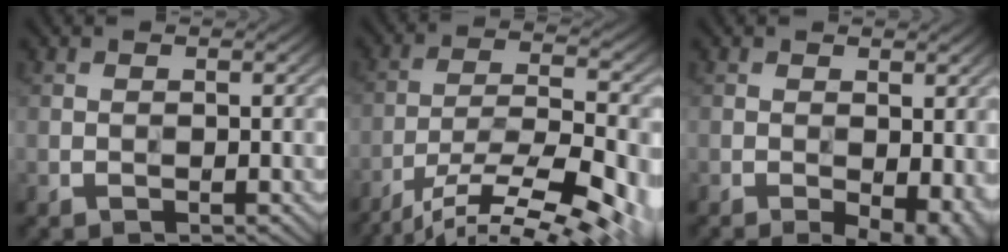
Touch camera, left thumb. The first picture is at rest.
{"total": 14.3, "force": [-9.9, 3.6, 9.7], "torque": [-0.183, -0.017, -0.153]}
{"total": 5.6, "force": [-1.9, 2.7, 4.5], "torque": [-0.066, -0.015, -0.020]}